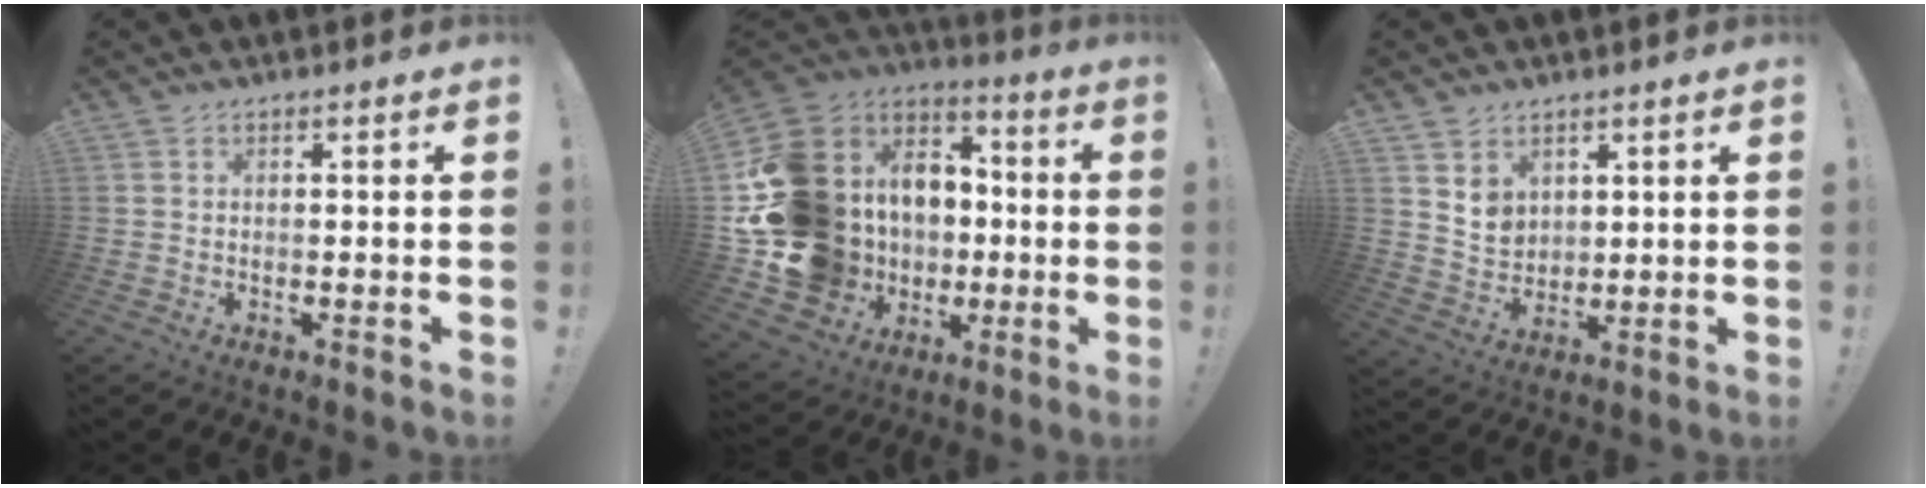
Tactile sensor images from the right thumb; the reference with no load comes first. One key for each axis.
{"total": 22.4, "fx": -1.1, "fy": 19.4, "fz": 11.0, "tx": -0.231, "ty": -0.020, "tz": 0.061}
{"total": 6.9, "fx": 4.3, "fy": 5.1, "fz": 1.7, "tx": -0.023, "ty": -0.032, "tz": 0.084}